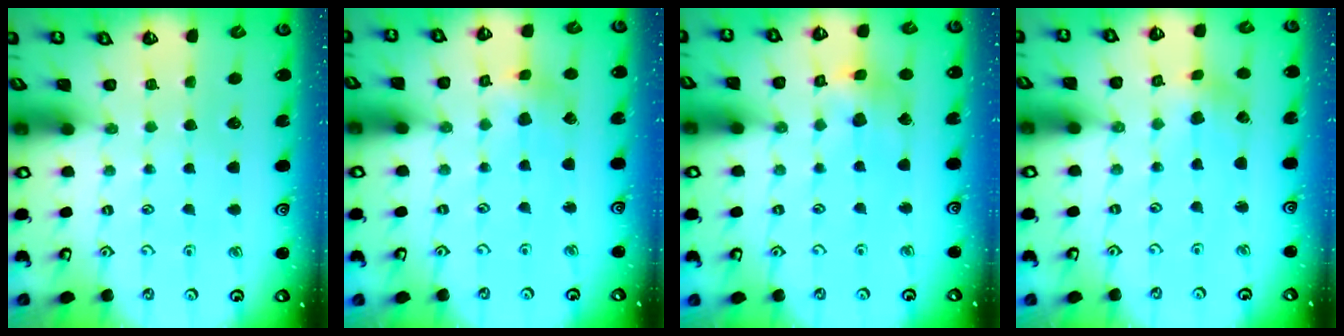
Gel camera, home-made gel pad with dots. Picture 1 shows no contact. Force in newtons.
{"total": 2.7, "press": 2.6, "slide": 0.3}
{"total": 9.6, "press": 9.5, "slide": 1.3}
{"total": 1.4, "press": 1.4, "slide": 0.2}